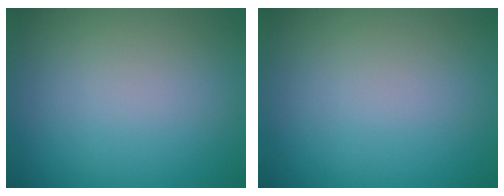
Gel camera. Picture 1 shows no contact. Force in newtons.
{"total": 0.0}